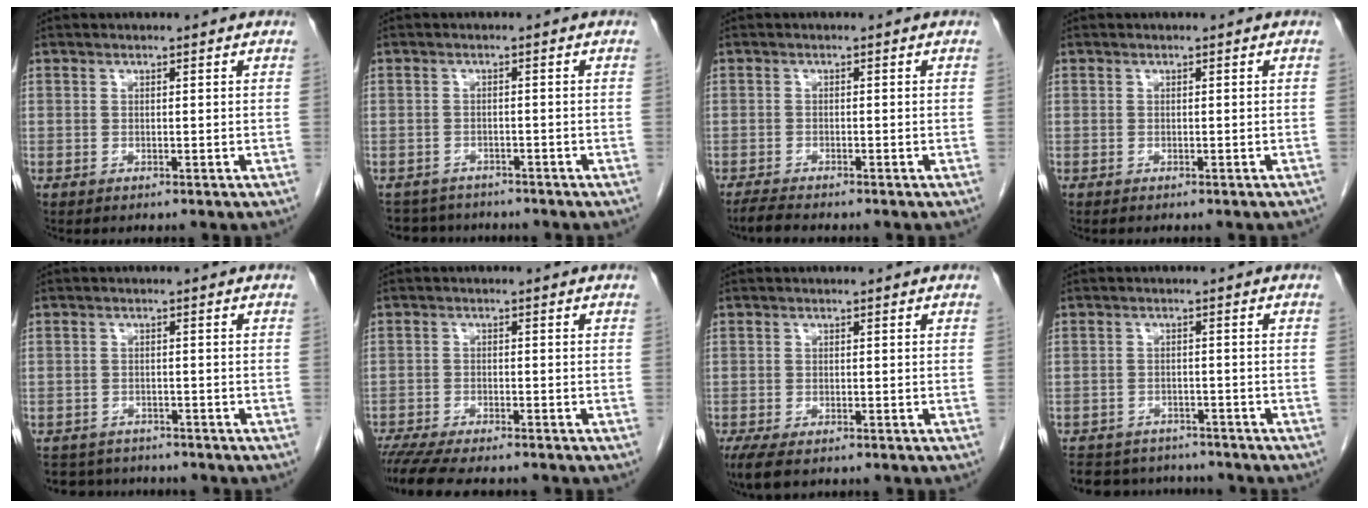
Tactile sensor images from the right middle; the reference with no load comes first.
{"total": 5.3, "force": [-5.0, 1.9, 0.2], "torque": [-0.001, 0.002, -0.073]}
{"total": 2.3, "force": [-2.1, 0.0, 1.0], "torque": [-0.026, -0.009, -0.038]}
{"total": 1.6, "force": [-1.3, 0.4, 0.8], "torque": [-0.014, -0.003, -0.012]}
{"total": 6.5, "force": [-6.1, 2.2, 0.8], "torque": [-0.012, 0.004, -0.086]}
{"total": 10.7, "force": [-9.4, 1.7, 4.9], "torque": [-0.073, -0.015, -0.143]}
{"total": 4.8, "force": [-3.4, 1.6, 2.9], "torque": [-0.057, -0.014, -0.052]}
{"total": 11.3, "force": [-10.2, 3.9, 2.8], "torque": [-0.056, 0.009, -0.134]}